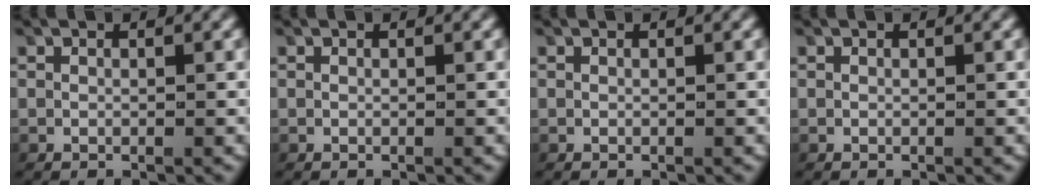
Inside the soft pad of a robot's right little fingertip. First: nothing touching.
{"total": 0.0}
{"total": 0.0}
{"total": 0.0}